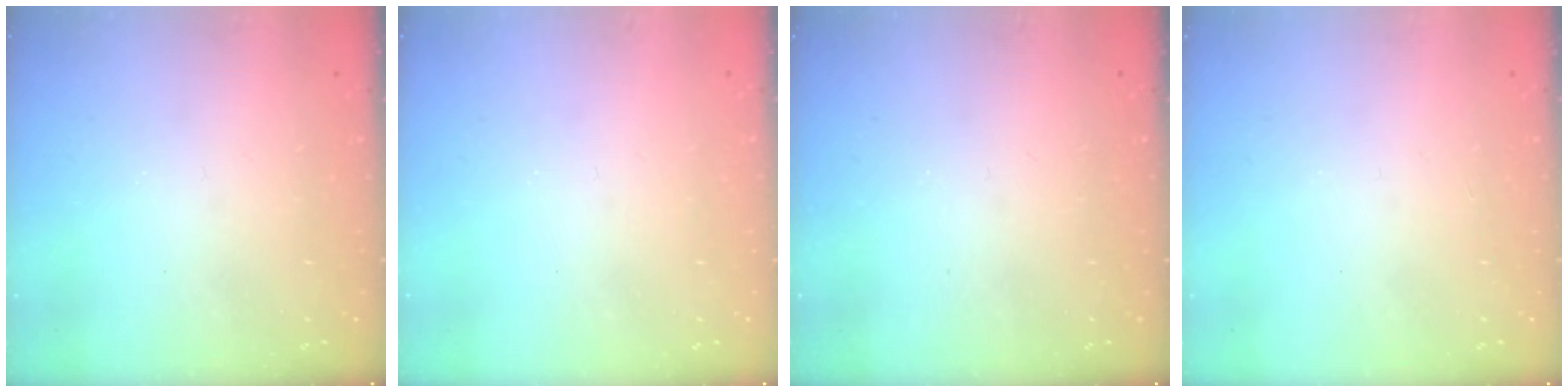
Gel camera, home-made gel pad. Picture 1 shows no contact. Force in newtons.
{"total": 0.7, "press": 0.7, "slide": 0.1}
{"total": 0.0}
{"total": 0.0}